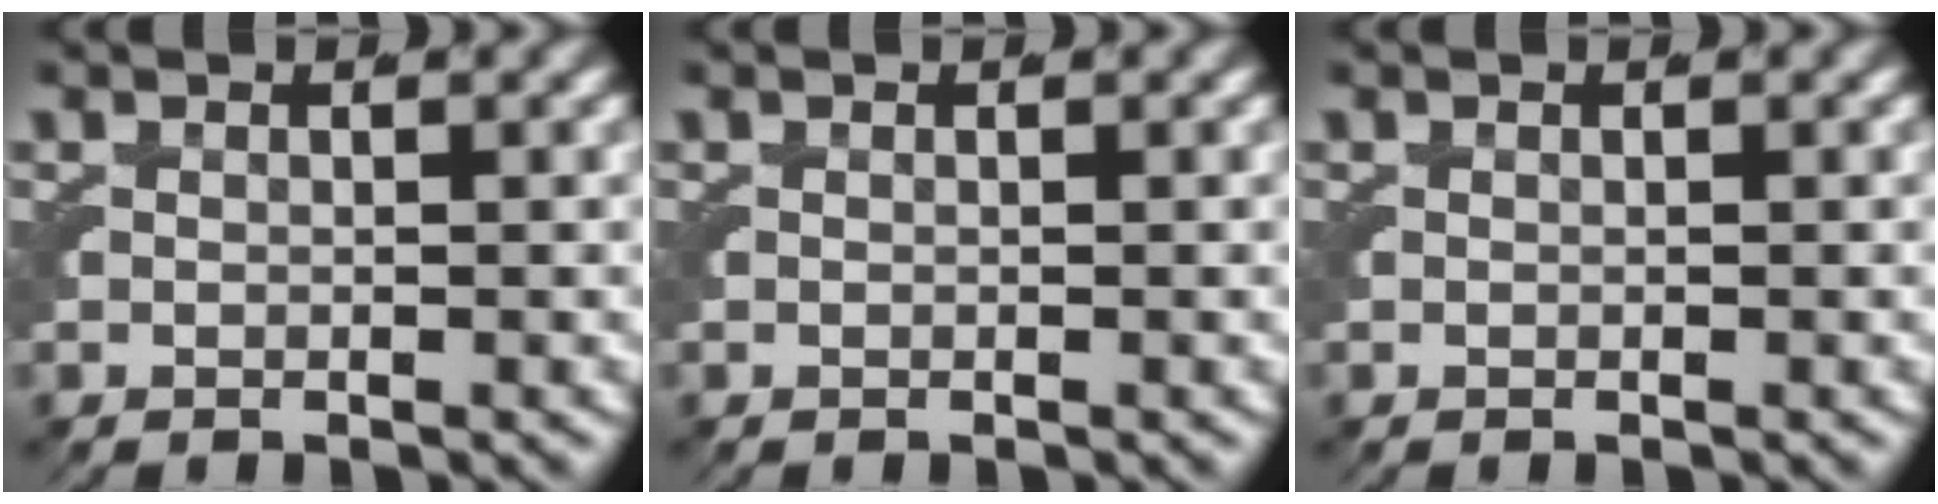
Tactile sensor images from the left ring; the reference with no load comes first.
{"total": 0.0}
{"total": 0.0}